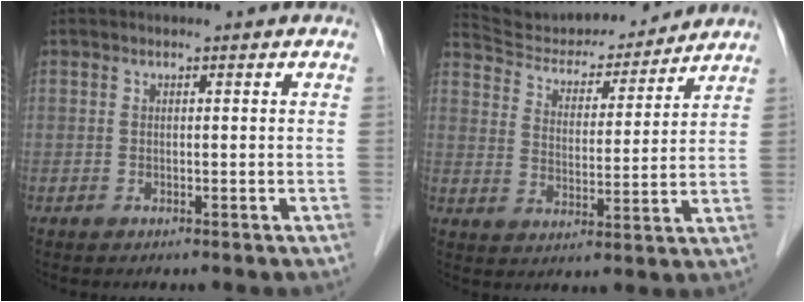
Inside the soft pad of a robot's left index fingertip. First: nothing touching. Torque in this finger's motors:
{"motor_torque": [0.03, -0.34, 0.05, -0.01]}